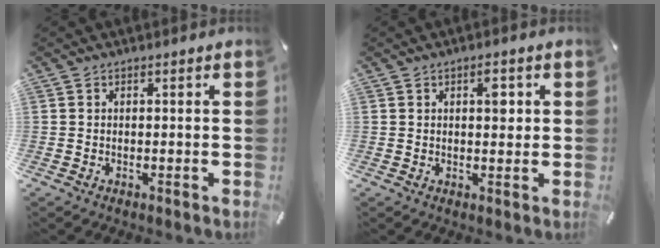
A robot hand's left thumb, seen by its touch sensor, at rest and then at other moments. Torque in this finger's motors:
{"motor_torque": [0.33, 0.58, 0.30, -0.33, 0.01]}